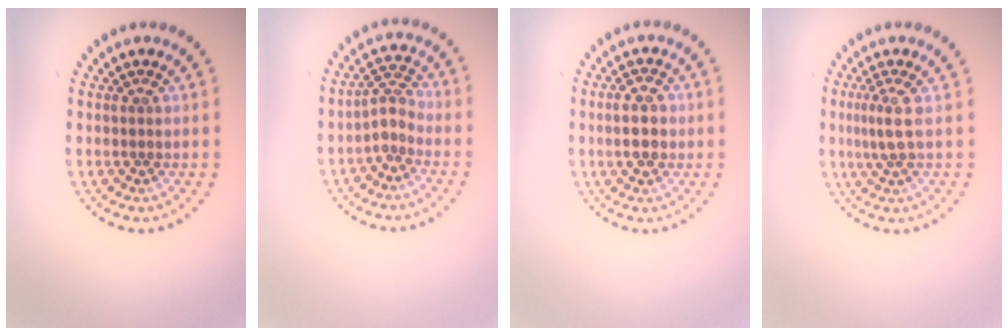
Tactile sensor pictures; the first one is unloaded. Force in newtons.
{"total": 2.1, "press": 1.5, "slide": 1.4}
{"total": 3.0, "press": 3.0, "slide": 0.1}
{"total": 2.0, "press": 1.4, "slide": 1.4}